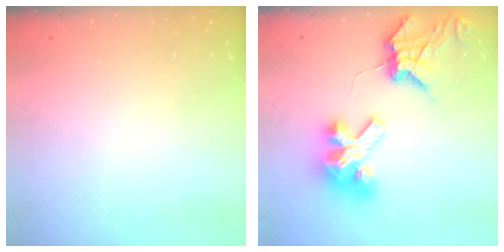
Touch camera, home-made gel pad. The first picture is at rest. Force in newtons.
{"total": 11.8, "press": 11.7, "slide": 1.3}